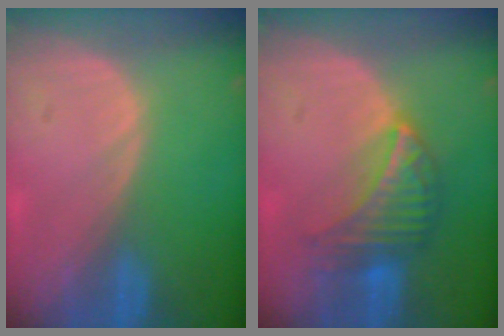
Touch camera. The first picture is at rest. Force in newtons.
{"total": 6.5, "press": 6.5, "slide": 0.9}